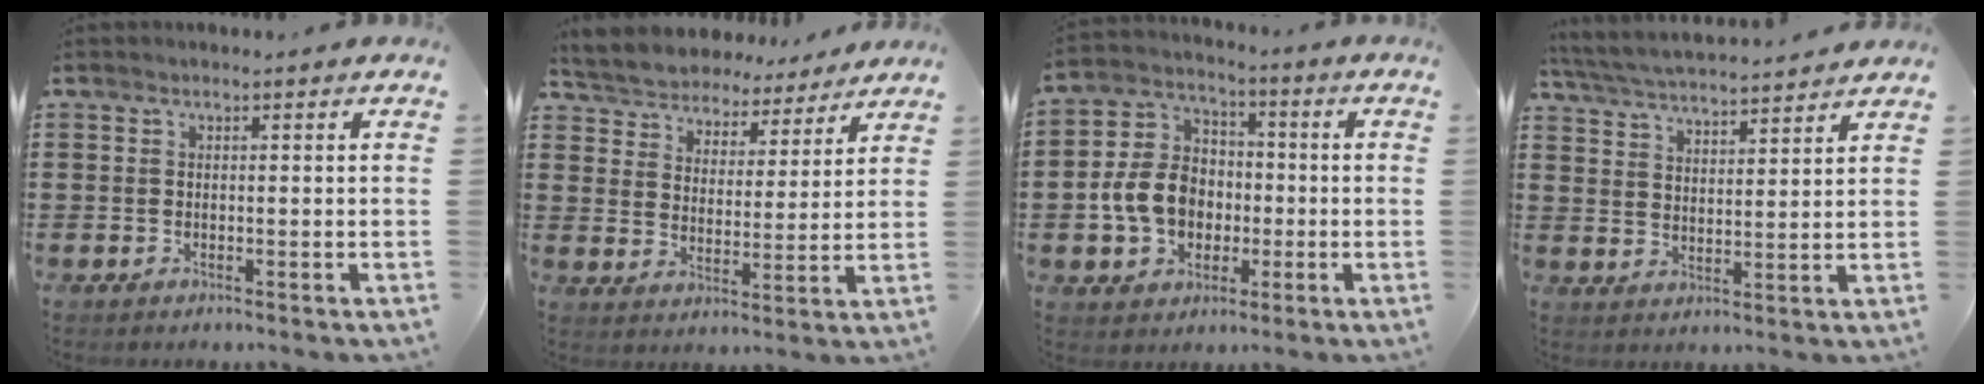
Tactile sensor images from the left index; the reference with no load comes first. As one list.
[{"total": 5.2, "force": [5.2, 0.5, -0.7], "torque": [-0.019, -0.039, 0.088]}, {"total": 9.1, "force": [-1.5, 7.6, 4.8], "torque": [-0.128, 0.022, -0.028]}, {"total": 4.7, "force": [4.6, 0.0, 1.0], "torque": [-0.040, -0.027, 0.078]}]